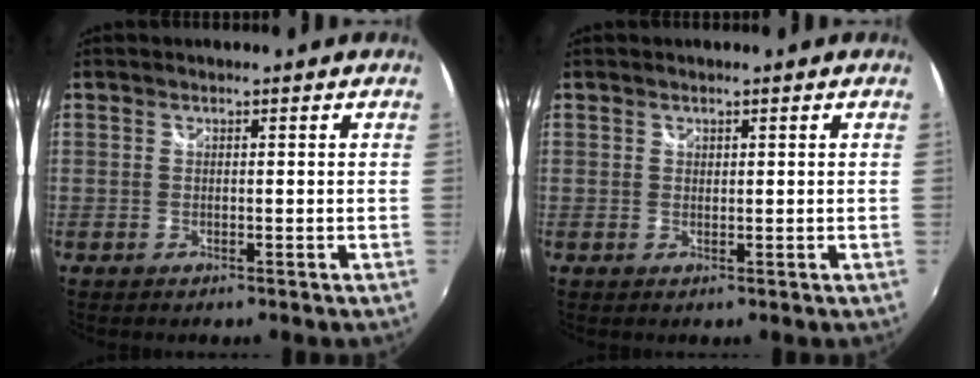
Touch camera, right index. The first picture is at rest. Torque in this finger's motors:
{"motor_torque": [-0.11, 0.02, -0.03, 0.00]}